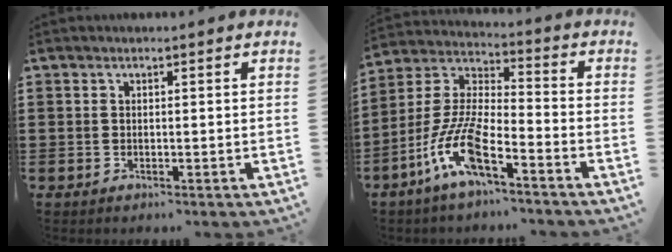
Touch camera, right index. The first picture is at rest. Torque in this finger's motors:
{"motor_torque": [1.50, 0.64, 0.51, 0.21]}